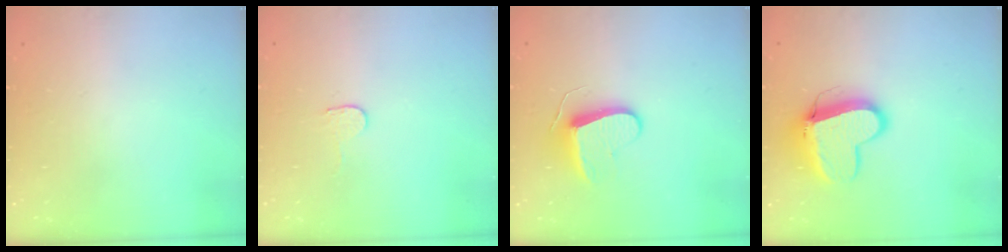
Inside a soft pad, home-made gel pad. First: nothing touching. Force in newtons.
{"total": 2.3, "press": 2.3, "slide": 0.2}
{"total": 8.9, "press": 8.9, "slide": 0.7}
{"total": 11.7, "press": 11.6, "slide": 1.3}